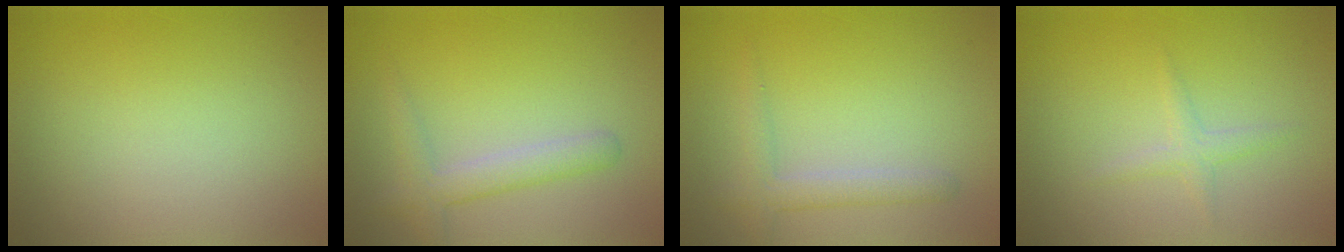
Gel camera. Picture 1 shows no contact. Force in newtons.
{"total": 2.6, "press": 2.6, "slide": 0.2}
{"total": 2.2, "press": 2.2, "slide": 0.1}
{"total": 1.2, "press": 1.2, "slide": 0.0}